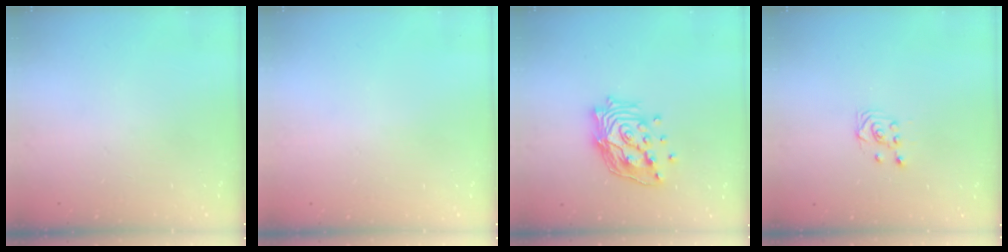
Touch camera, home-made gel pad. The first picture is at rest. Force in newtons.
{"total": 0.0}
{"total": 17.1, "press": 17.1, "slide": 1.3}
{"total": 2.7, "press": 2.4, "slide": 1.3}